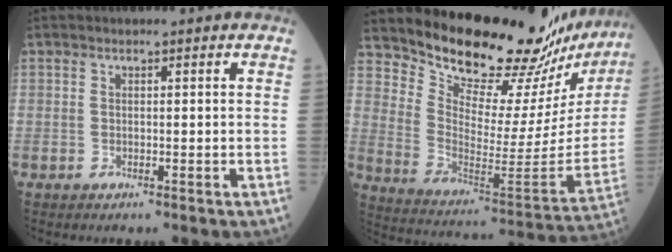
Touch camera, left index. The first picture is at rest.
{"total": 23.9, "force": [22.4, 3.1, 7.7], "torque": [-0.138, -0.126, 0.311]}